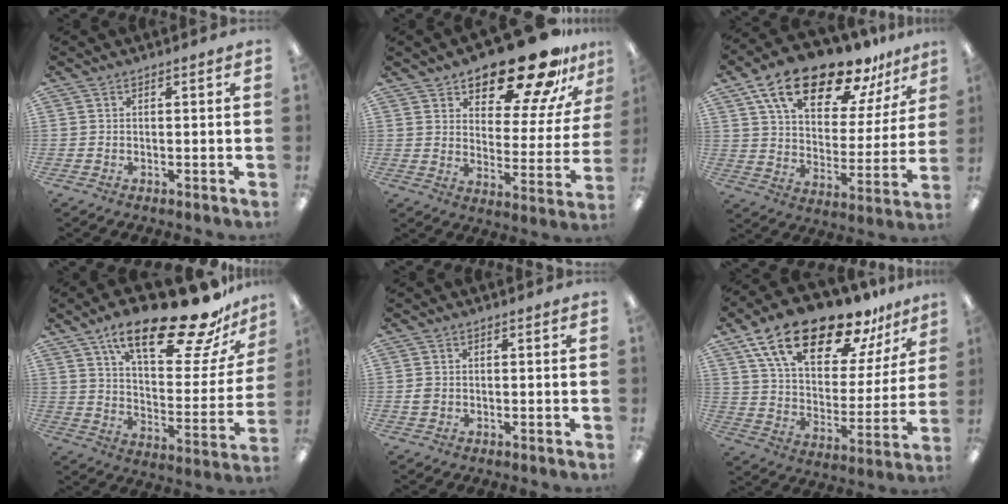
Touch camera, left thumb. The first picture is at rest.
{"total": 20.4, "force": [16.6, 6.7, 9.6], "torque": [-0.135, -0.121, 0.279]}
{"total": 20.4, "force": [14.4, 8.6, 11.6], "torque": [-0.197, -0.080, 0.247]}
{"total": 24.0, "force": [16.5, 7.6, 15.7], "torque": [-0.239, -0.104, 0.269]}
{"total": 1.6, "force": [-0.1, 1.4, 0.8], "torque": [-0.015, 0.004, -0.003]}
{"total": 22.2, "force": [16.0, 8.9, 12.5], "torque": [-0.224, -0.094, 0.280]}